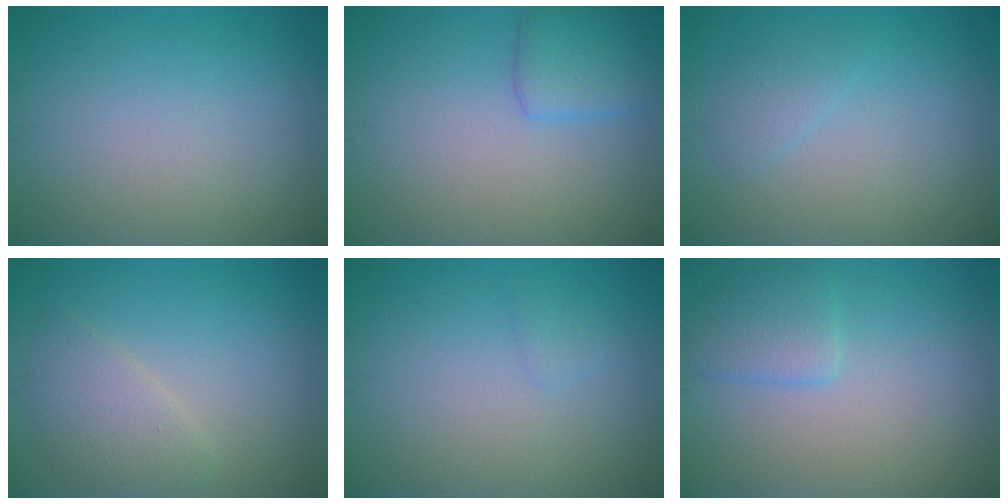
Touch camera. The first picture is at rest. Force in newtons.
{"total": 2.7, "press": 2.7, "slide": 0.0}
{"total": 1.3, "press": 1.3, "slide": 0.1}
{"total": 2.7, "press": 2.7, "slide": 0.2}
{"total": 0.6, "press": 0.6, "slide": 0.0}
{"total": 2.3, "press": 2.3, "slide": 0.1}